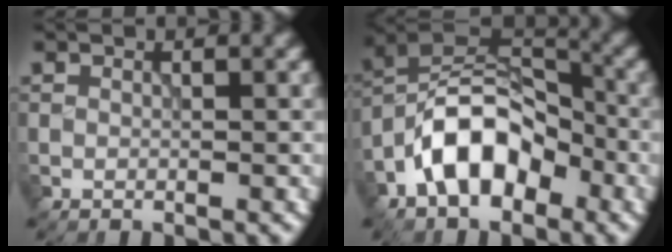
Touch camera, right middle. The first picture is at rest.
{"total": 8.2, "force": [-3.6, 4.7, 5.6], "torque": [-0.090, 0.020, -0.077]}